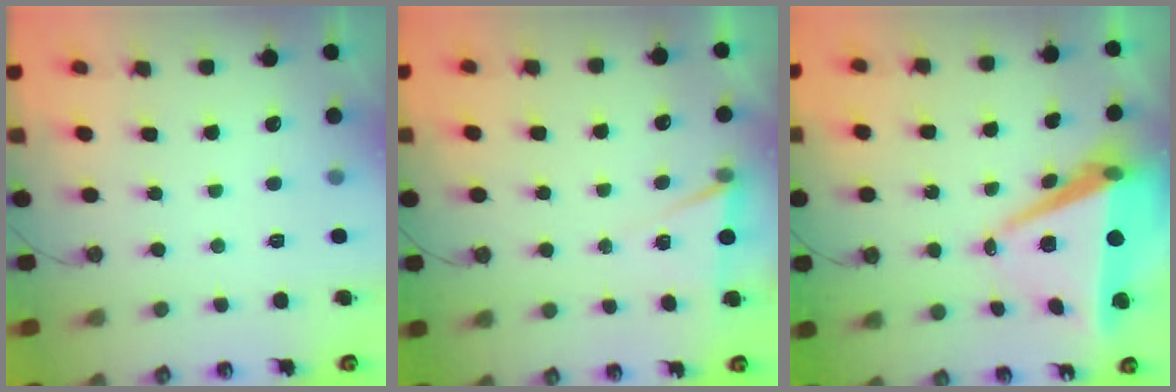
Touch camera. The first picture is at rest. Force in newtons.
{"total": 5.0, "press": 2.5, "slide": 4.4}
{"total": 11.2, "press": 10.5, "slide": 4.0}